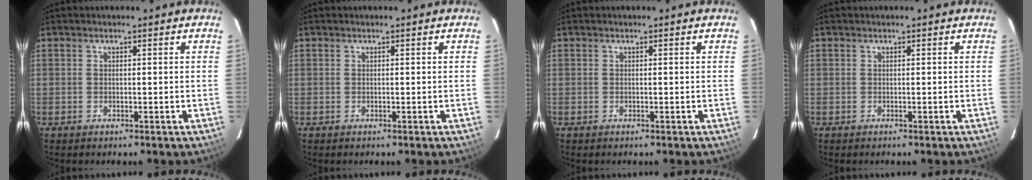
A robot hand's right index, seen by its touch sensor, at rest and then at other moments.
{"total": 0.0}
{"total": 0.0}
{"total": 0.0}